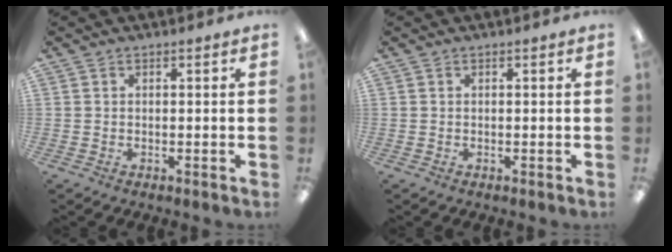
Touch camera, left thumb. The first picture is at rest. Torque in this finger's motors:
{"motor_torque": [-0.16, -0.05, 0.00, -0.09, -0.01]}